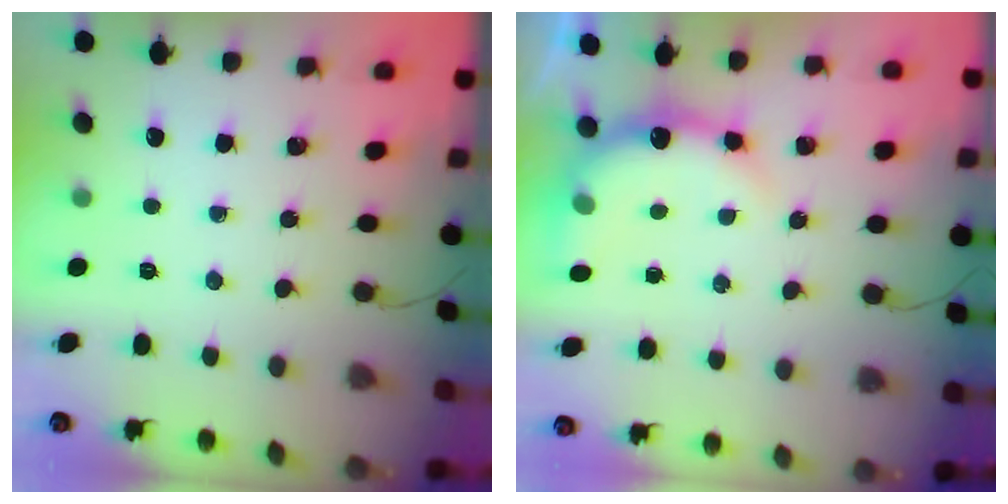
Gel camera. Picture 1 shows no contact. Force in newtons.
{"total": 8.2, "press": 8.1, "slide": 1.2}